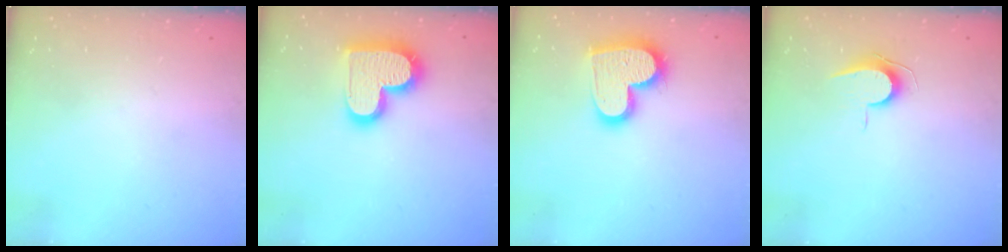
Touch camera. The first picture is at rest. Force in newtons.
{"total": 17.7, "press": 17.6, "slide": 1.3}
{"total": 16.7, "press": 16.7, "slide": 1.0}
{"total": 6.8, "press": 6.8, "slide": 0.7}